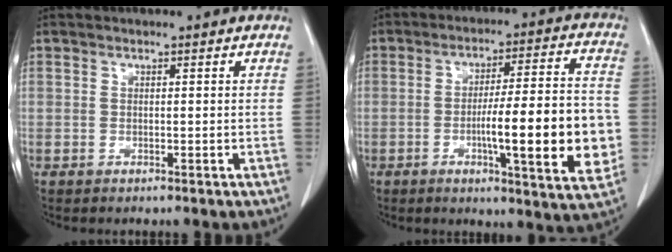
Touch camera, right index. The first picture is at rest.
{"total": 16.7, "force": [-3.2, 1.7, 16.3], "torque": [-0.223, 0.005, -0.044]}